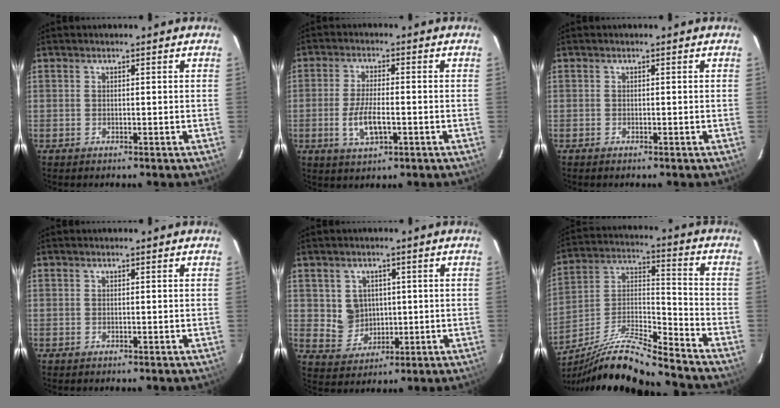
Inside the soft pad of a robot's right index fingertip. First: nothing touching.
{"total": 6.8, "force": [-2.0, 2.3, 6.1], "torque": [-0.125, -0.007, -0.035]}
{"total": 0.0}
{"total": 0.0}
{"total": 6.2, "force": [1.0, 5.9, 1.7], "torque": [-0.040, 0.008, 0.034]}
{"total": 17.2, "force": [-15.0, 0.3, 8.4], "torque": [-0.156, -0.006, -0.271]}